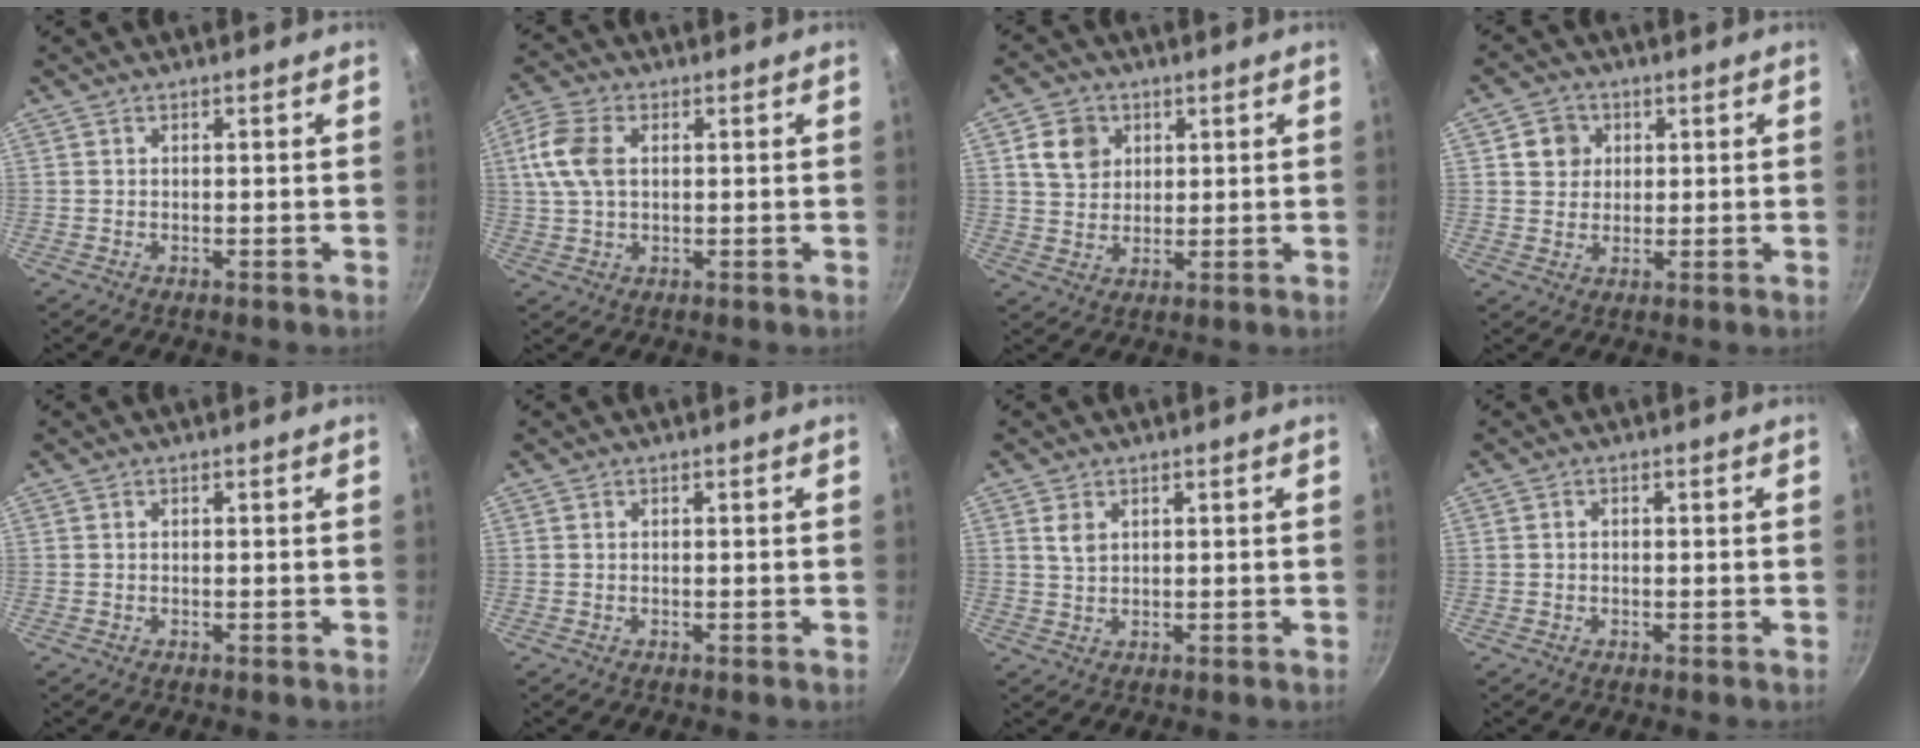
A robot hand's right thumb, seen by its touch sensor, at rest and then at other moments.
{"total": 8.5, "force": [1.7, 5.3, 6.4], "torque": [-0.132, 0.009, 0.028]}
{"total": 7.4, "force": [2.5, 6.2, 3.1], "torque": [-0.028, 0.001, 0.046]}
{"total": 5.4, "force": [1.6, 4.9, 1.6], "torque": [0.007, 0.003, 0.024]}
{"total": 0.0}
{"total": 0.0}
{"total": 2.7, "force": [1.1, 1.7, 1.7], "torque": [-0.031, -0.005, 0.024]}
{"total": 0.6, "force": [-0.2, 0.5, 0.3], "torque": [-0.007, 0.005, -0.002]}